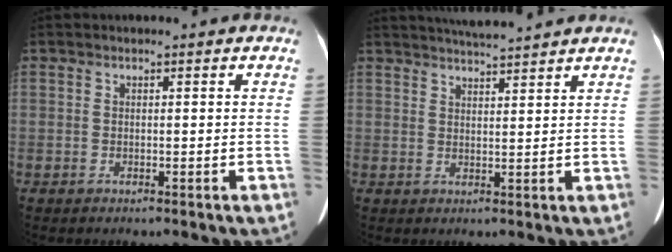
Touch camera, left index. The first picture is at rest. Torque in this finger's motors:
{"motor_torque": [0.75, -1.07, 0.04, 0.07]}